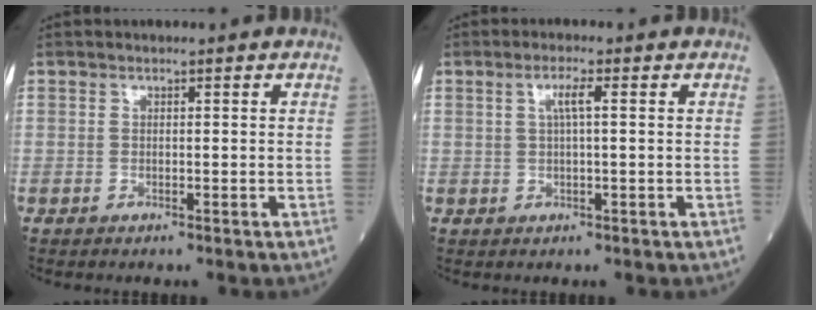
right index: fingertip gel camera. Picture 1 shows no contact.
{"total": 2.6, "force": [0.7, 0.1, 2.5], "torque": [-0.050, 0.005, 0.013]}